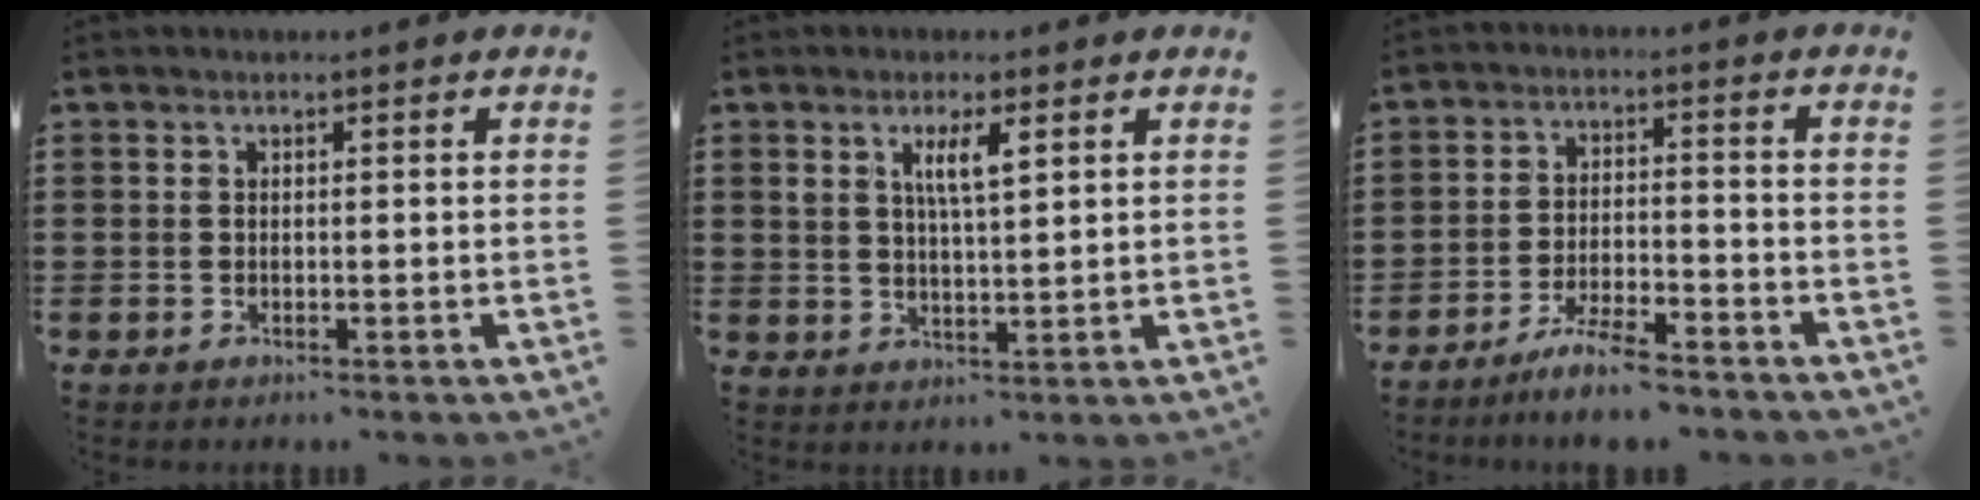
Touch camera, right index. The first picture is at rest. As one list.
[{"total": 4.3, "force": [1.8, 1.1, 3.7], "torque": [-0.070, 0.004, 0.026]}, {"total": 5.7, "force": [-5.1, 0.2, 2.4], "torque": [-0.055, -0.002, -0.102]}]